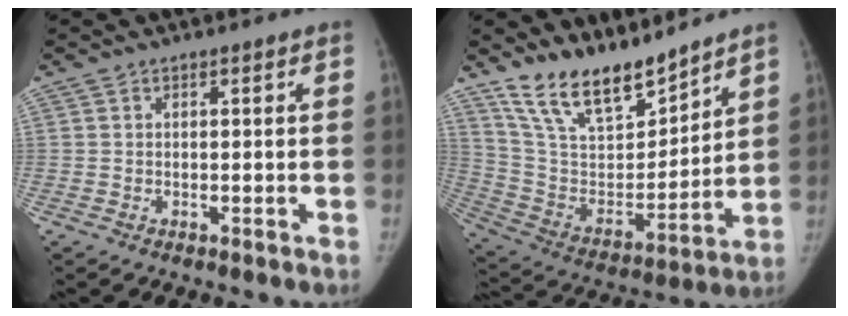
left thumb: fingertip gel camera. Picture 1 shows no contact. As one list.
[{"total": 16.9, "force": [14.2, 5.6, 7.3], "torque": [-0.094, -0.086, 0.270]}]